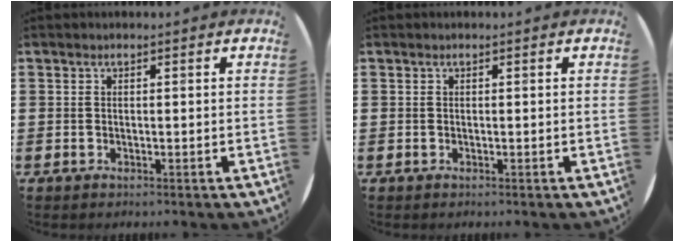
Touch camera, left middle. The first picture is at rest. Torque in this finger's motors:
{"motor_torque": [0.00, 0.00, -0.01, 0.00]}